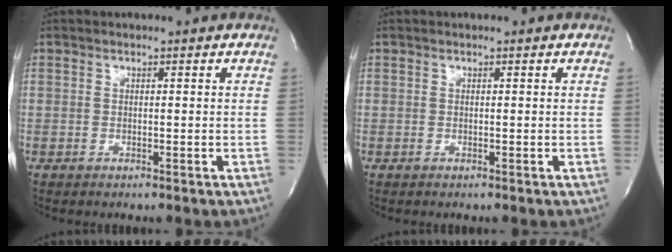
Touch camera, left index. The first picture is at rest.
{"total": 0.0}